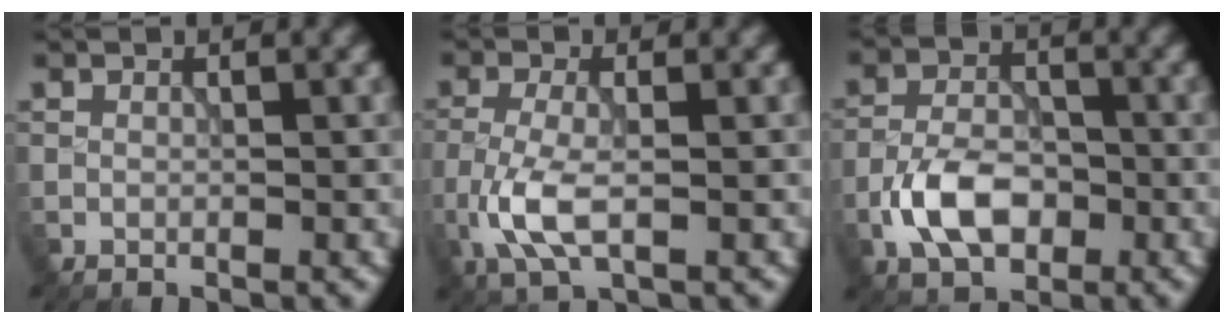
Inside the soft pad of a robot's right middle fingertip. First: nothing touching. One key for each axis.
{"total": 4.4, "fx": -1.4, "fy": 1.8, "fz": 3.8, "tx": -0.093, "ty": -0.004, "tz": -0.031}
{"total": 5.5, "fx": -2.2, "fy": 3.3, "fz": 3.8, "tx": -0.071, "ty": 0.003, "tz": -0.046}